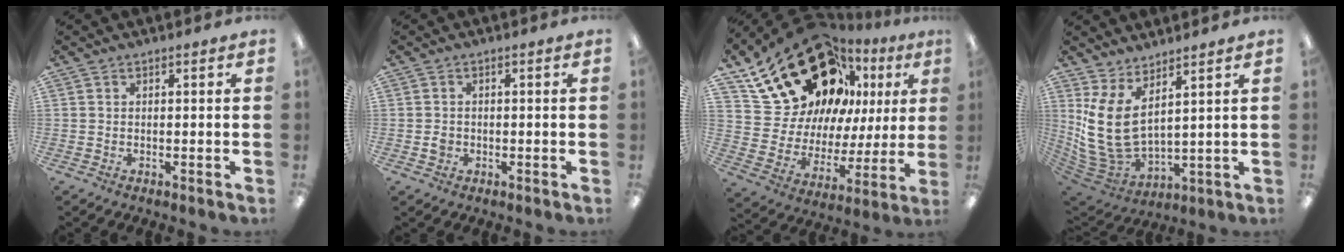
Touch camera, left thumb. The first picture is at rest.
{"total": 1.9, "force": [-0.3, 1.6, 0.8], "torque": [-0.016, 0.004, -0.008]}
{"total": 24.7, "force": [16.8, 14.3, 11.0], "torque": [-0.173, -0.108, 0.322]}
{"total": 12.5, "force": [4.8, 6.8, 9.3], "torque": [-0.232, -0.034, 0.095]}